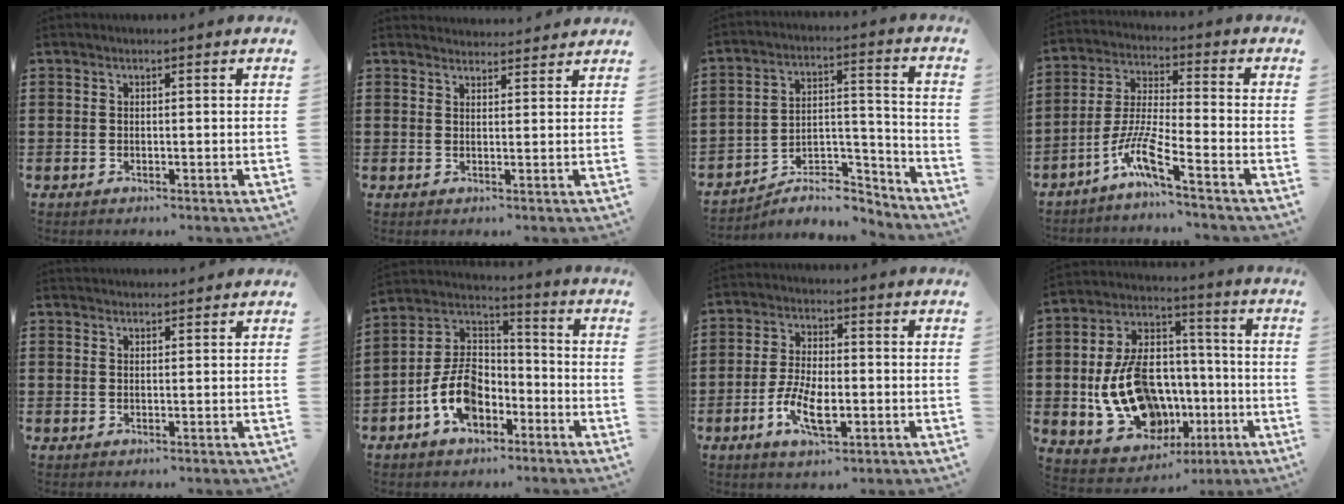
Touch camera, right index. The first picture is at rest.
{"total": 2.3, "force": [2.2, 0.0, -0.4], "torque": [0.003, -0.003, 0.044]}
{"total": 6.5, "force": [-5.8, 2.3, 2.1], "torque": [-0.031, 0.016, -0.110]}
{"total": 8.1, "force": [-5.5, 0.8, 5.9], "torque": [-0.137, -0.013, -0.112]}
{"total": 1.3, "force": [1.3, -0.1, -0.4], "torque": [0.005, 0.002, 0.026]}
{"total": 10.1, "force": [-4.5, 6.3, 6.5], "torque": [-0.161, 0.006, -0.090]}
{"total": 7.2, "force": [-2.6, 3.0, 6.1], "torque": [-0.132, -0.006, -0.050]}
{"total": 15.1, "force": [-2.6, 10.8, 10.3], "torque": [-0.228, 0.006, -0.041]}